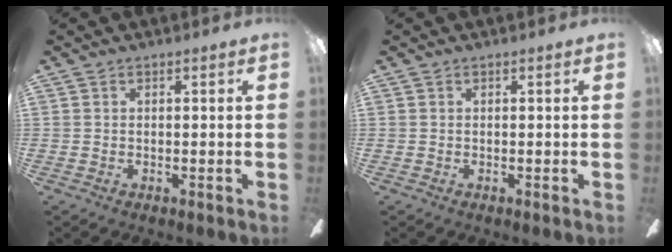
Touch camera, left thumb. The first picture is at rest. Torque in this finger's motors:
{"motor_torque": [0.06, -0.03, 0.16, 0.00, 0.00]}